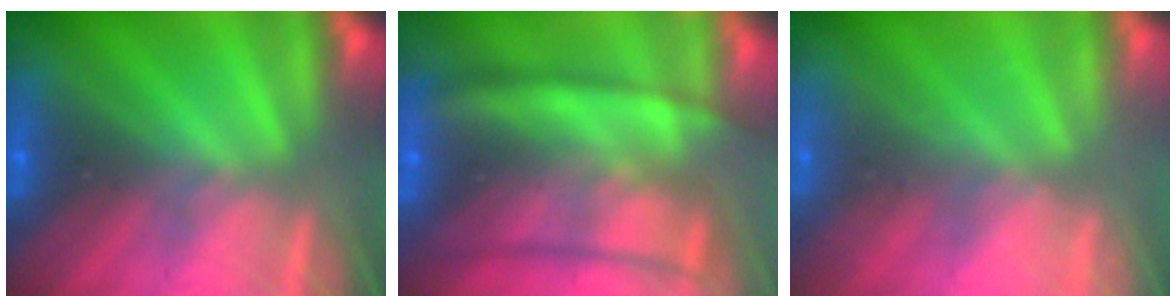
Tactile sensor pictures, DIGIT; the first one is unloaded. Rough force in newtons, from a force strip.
{"total": 7.1}
{"total": 2.2}